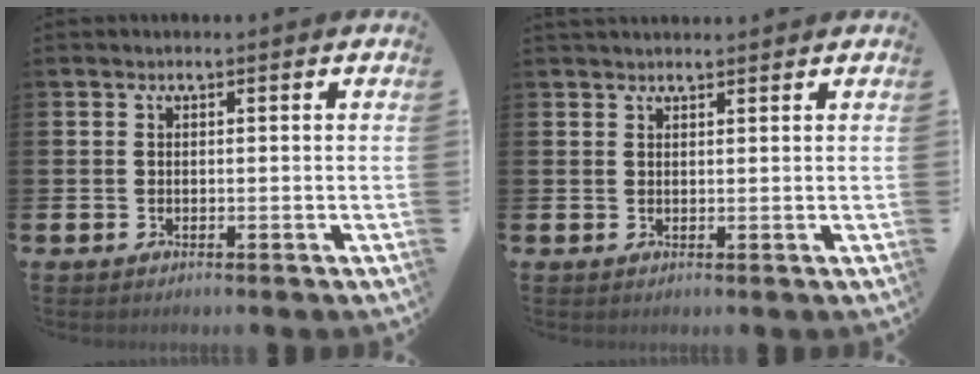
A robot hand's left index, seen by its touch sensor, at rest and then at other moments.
{"total": 1.5, "force": [1.4, 0.2, 0.3], "torque": [0.002, -0.005, 0.024]}